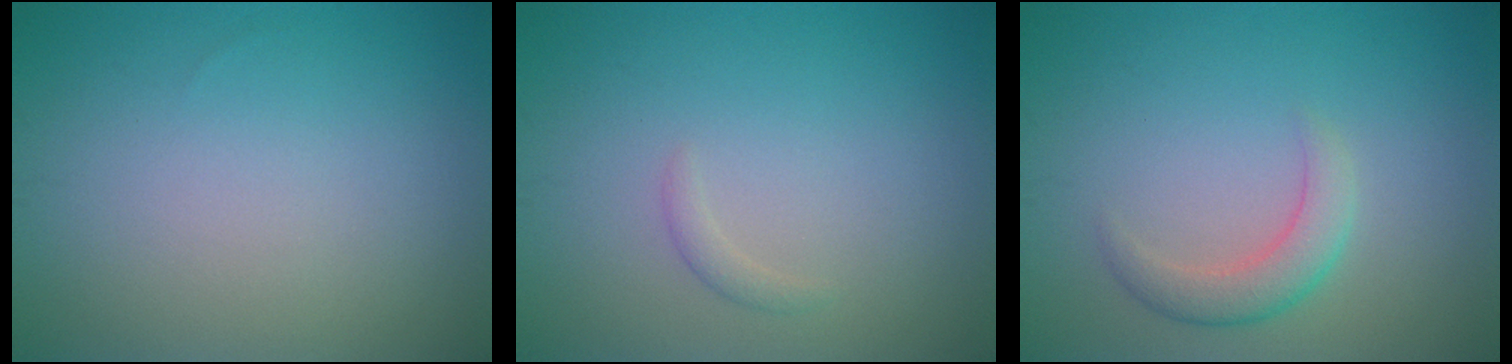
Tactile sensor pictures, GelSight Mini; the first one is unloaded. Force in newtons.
{"total": 0.8, "press": 0.8, "slide": 0.0}
{"total": 2.6, "press": 2.6, "slide": 0.0}